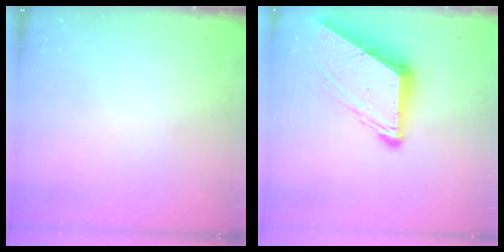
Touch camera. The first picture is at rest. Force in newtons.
{"total": 10.6, "press": 10.5, "slide": 1.3}